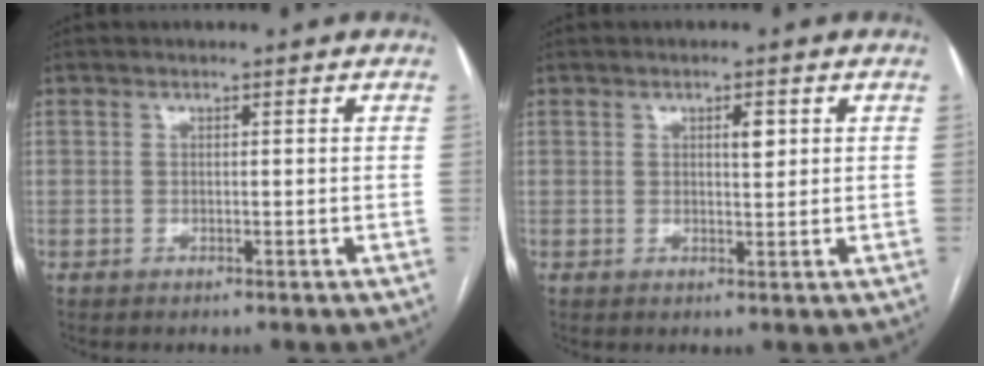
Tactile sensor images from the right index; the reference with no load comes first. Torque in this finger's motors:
{"motor_torque": [0.40, 0.18, 0.03, 0.04]}